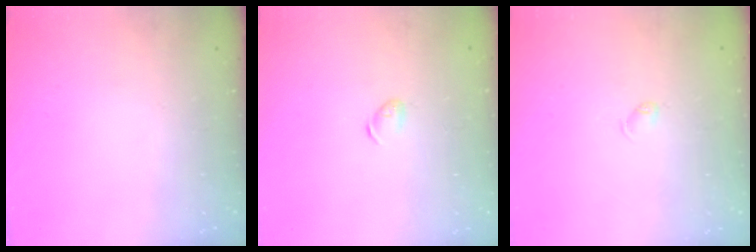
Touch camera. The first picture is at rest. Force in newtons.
{"total": 5.7, "press": 5.6, "slide": 0.9}
{"total": 2.6, "press": 2.6, "slide": 0.4}